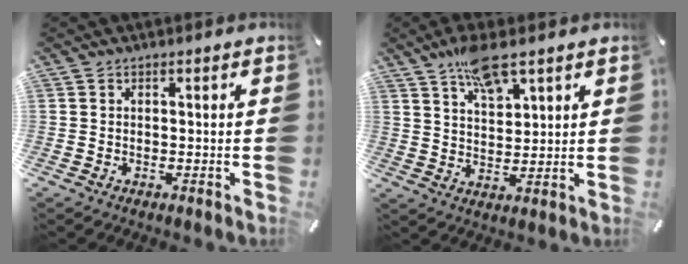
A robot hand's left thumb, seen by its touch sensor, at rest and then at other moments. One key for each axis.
{"total": 8.7, "fx": 6.1, "fy": 3.1, "fz": 5.5, "tx": -0.098, "ty": -0.025, "tz": 0.106}